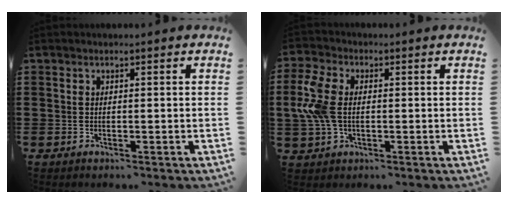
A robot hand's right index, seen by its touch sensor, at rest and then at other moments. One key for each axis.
{"total": 7.5, "fx": 0.4, "fy": 4.6, "fz": 5.9, "tx": -0.160, "ty": 0.002, "tz": -0.003}